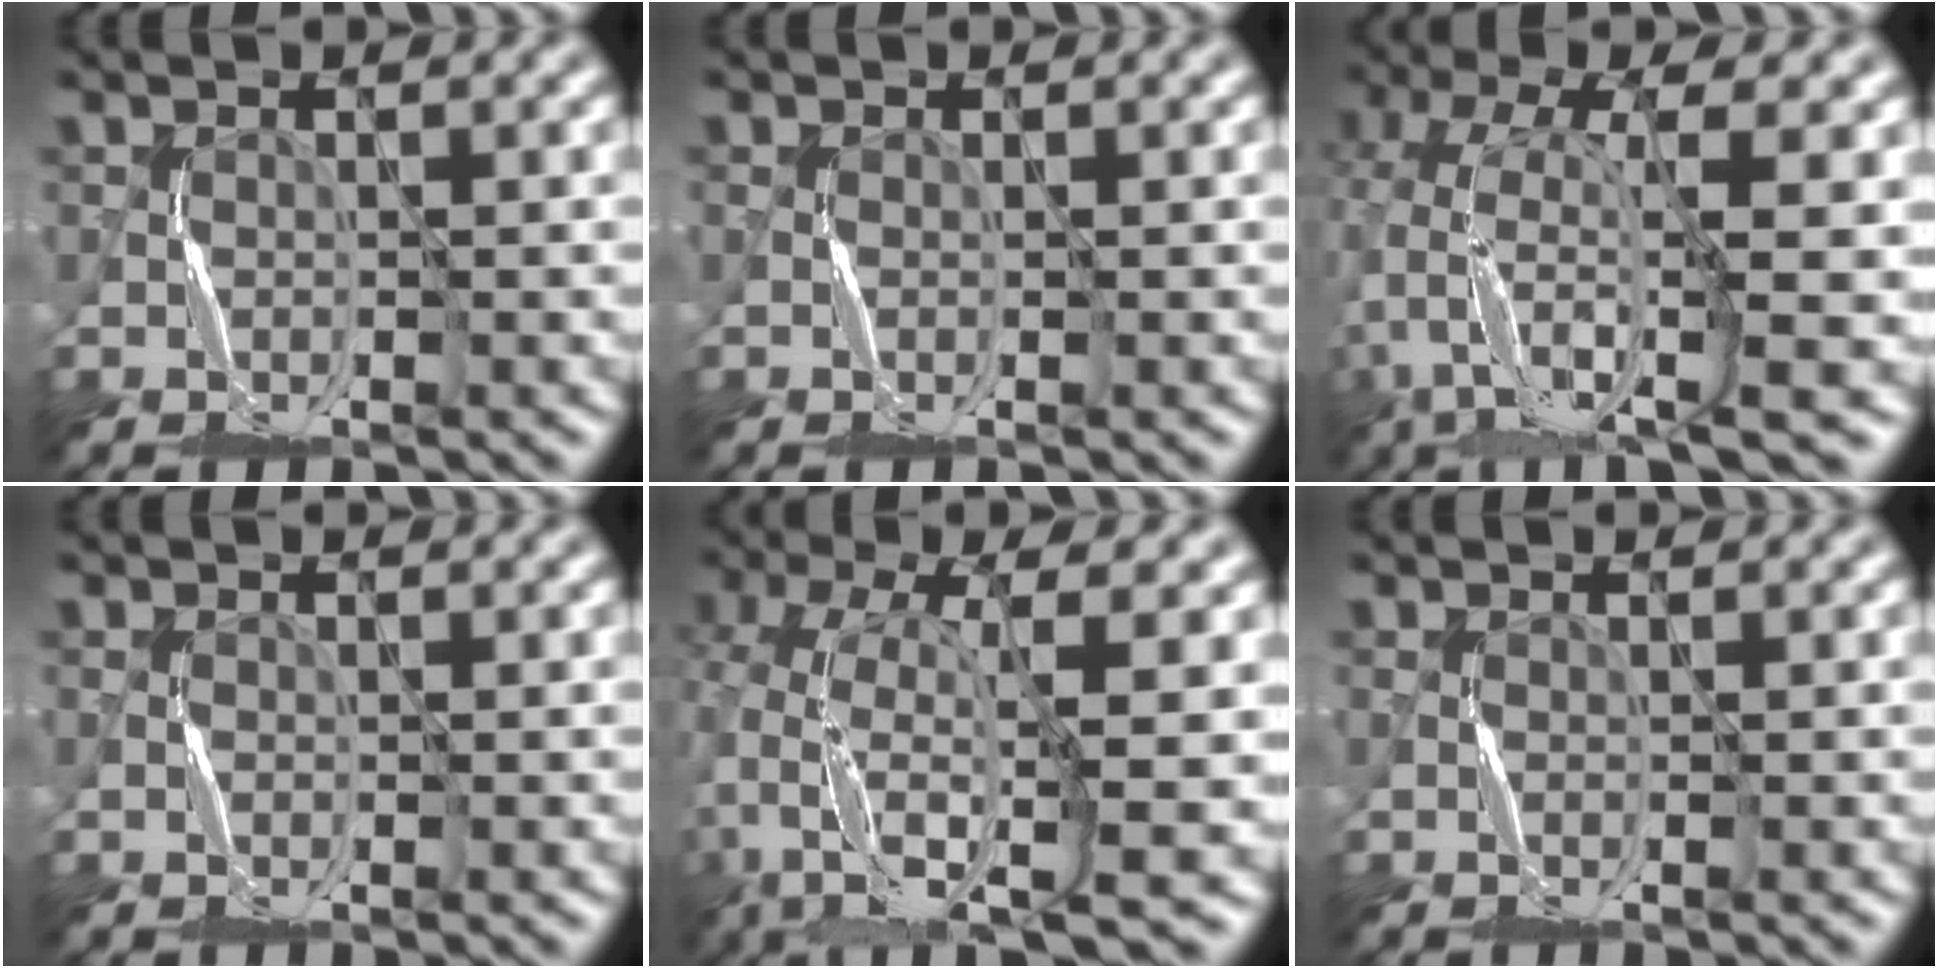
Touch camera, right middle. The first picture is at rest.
{"total": 0.0}
{"total": 10.0, "force": [-3.0, 3.5, 8.9], "torque": [-0.177, -0.001, -0.055]}
{"total": 0.6, "force": [-0.1, 0.6, 0.0], "torque": [0.002, -0.001, 0.000]}
{"total": 10.9, "force": [-2.7, 4.3, 9.7], "torque": [-0.195, -0.009, -0.037]}
{"total": 0.0}